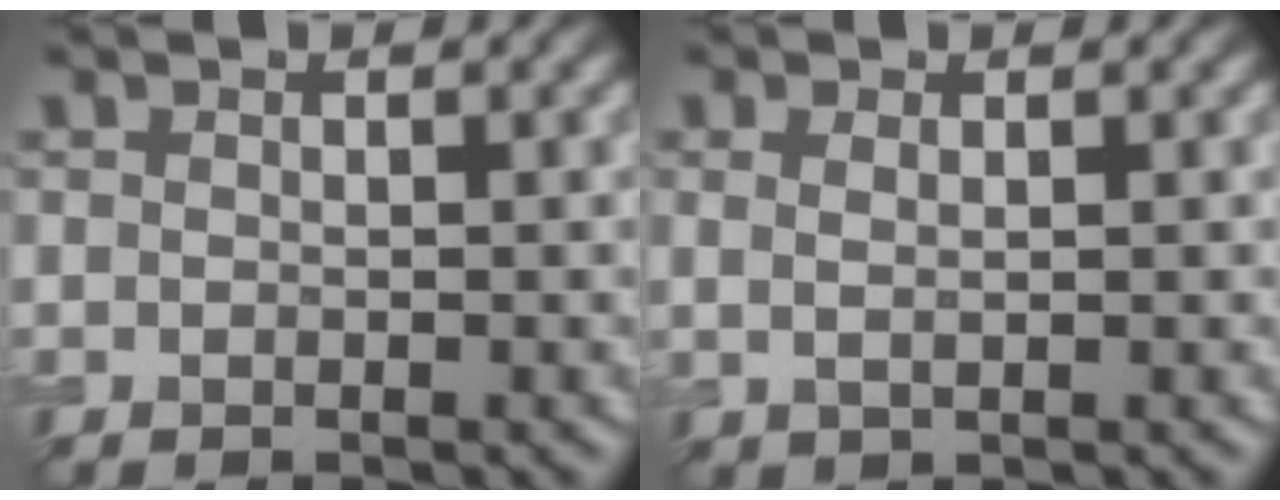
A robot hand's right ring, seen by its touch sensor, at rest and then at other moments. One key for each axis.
{"total": 1.1, "fx": 0.4, "fy": 0.4, "fz": 1.0, "tx": -0.021, "ty": 0.000, "tz": 0.009}